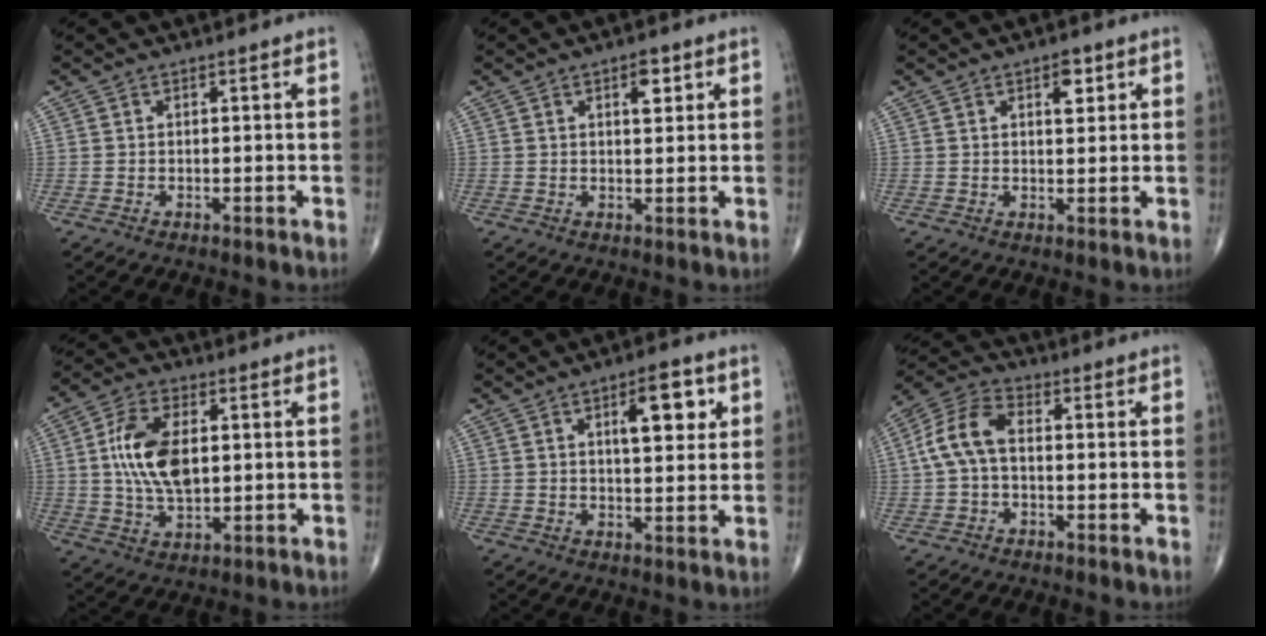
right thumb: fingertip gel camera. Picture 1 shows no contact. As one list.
[{"total": 3.8, "force": [1.8, 1.7, 2.9], "torque": [-0.031, -0.007, 0.024]}, {"total": 3.6, "force": [1.7, 1.7, 2.7], "torque": [-0.028, -0.007, 0.024]}, {"total": 12.4, "force": [1.6, 6.7, 10.3], "torque": [-0.194, -0.001, 0.032]}, {"total": 8.8, "force": [3.3, 3.4, 7.4], "torque": [-0.086, -0.014, 0.047]}, {"total": 8.7, "force": [0.0, 5.2, 7.0], "torque": [-0.145, 0.028, -0.009]}]